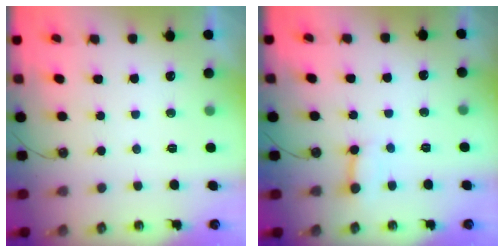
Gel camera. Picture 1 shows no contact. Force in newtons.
{"total": 4.1, "press": 4.1, "slide": 0.3}